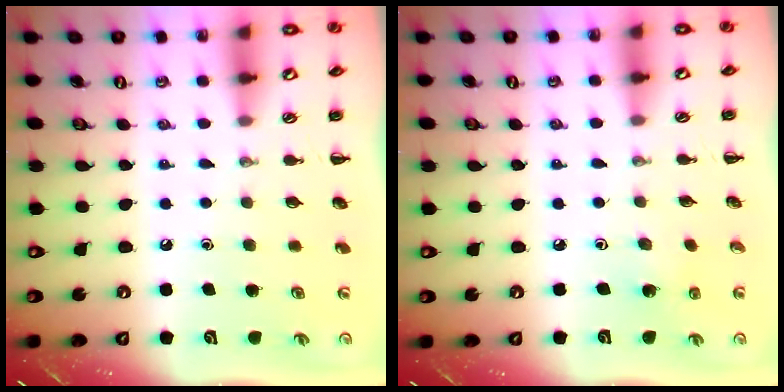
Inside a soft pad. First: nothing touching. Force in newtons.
{"total": 1.9, "press": 1.8, "slide": 0.7}